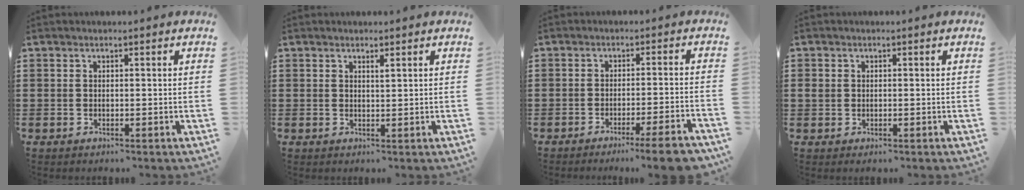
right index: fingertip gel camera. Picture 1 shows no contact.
{"total": 0.9, "force": [0.7, 0.1, 0.5], "torque": [-0.012, -0.001, 0.013]}
{"total": 5.6, "force": [-4.1, -0.6, 3.7], "torque": [-0.058, -0.017, -0.074]}
{"total": 1.0, "force": [0.0, 0.9, 0.4], "torque": [-0.010, 0.006, -0.001]}